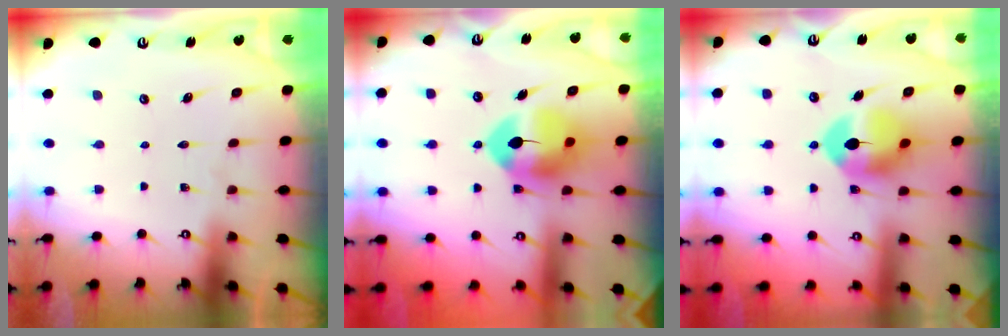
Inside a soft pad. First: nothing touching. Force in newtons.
{"total": 11.2, "press": 11.0, "slide": 1.5}
{"total": 9.4, "press": 9.4, "slide": 0.7}